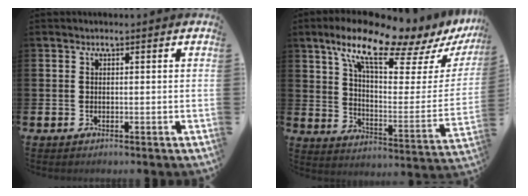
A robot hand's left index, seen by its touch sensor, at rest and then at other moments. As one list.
[{"total": 13.0, "force": [10.6, 3.2, 6.9], "torque": [-0.152, -0.074, 0.176]}]